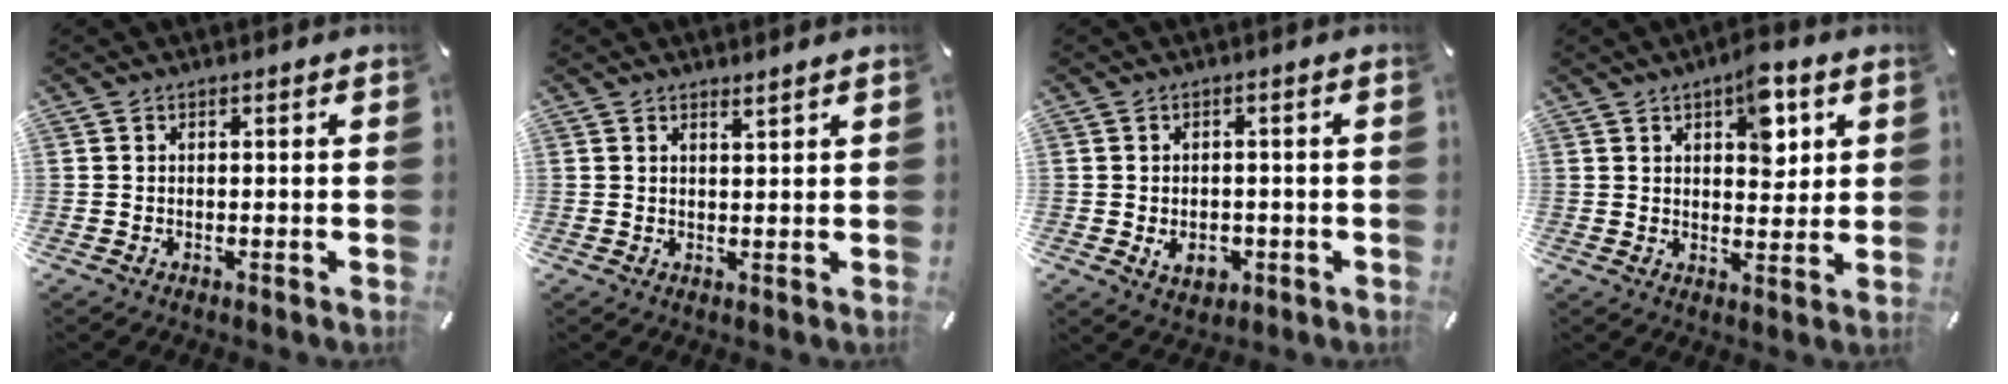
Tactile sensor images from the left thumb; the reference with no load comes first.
{"total": 1.4, "force": [1.4, 0.0, 0.2], "torque": [-0.004, -0.004, 0.026]}
{"total": 5.0, "force": [-1.3, 3.7, 3.2], "torque": [-0.048, -0.003, -0.025]}
{"total": 8.9, "force": [4.3, 4.8, 6.2], "torque": [-0.066, -0.021, 0.066]}